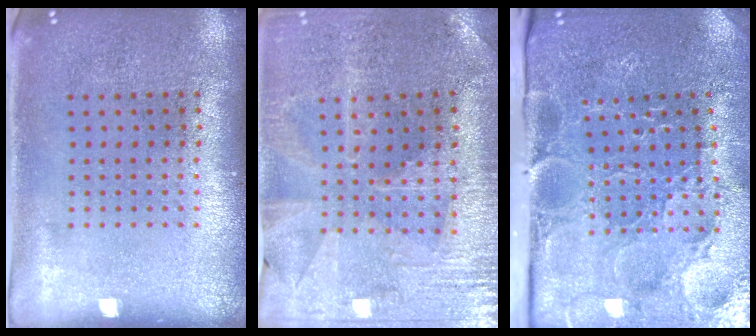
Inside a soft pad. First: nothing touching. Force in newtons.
{"total": 1.4, "press": 1.3, "slide": 0.4}
{"total": 3.8, "press": 3.7, "slide": 0.9}